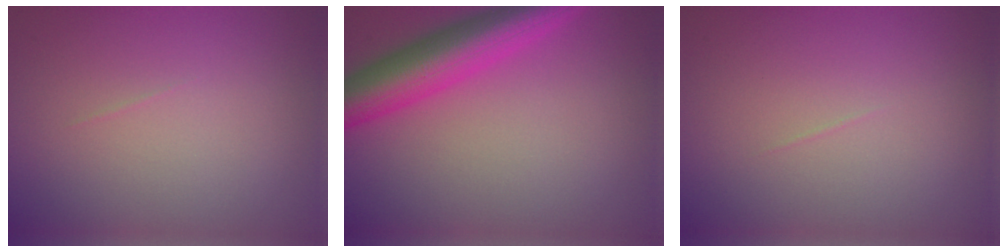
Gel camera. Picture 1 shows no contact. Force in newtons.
{"total": 6.7, "press": 6.7, "slide": 0.4}
{"total": 0.0}